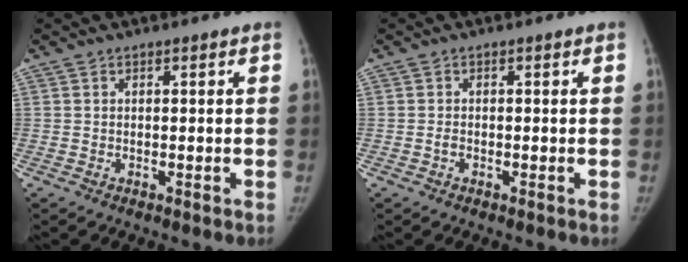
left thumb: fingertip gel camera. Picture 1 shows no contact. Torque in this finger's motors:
{"motor_torque": [-0.06, 0.05, 0.09, 0.17, 0.06]}